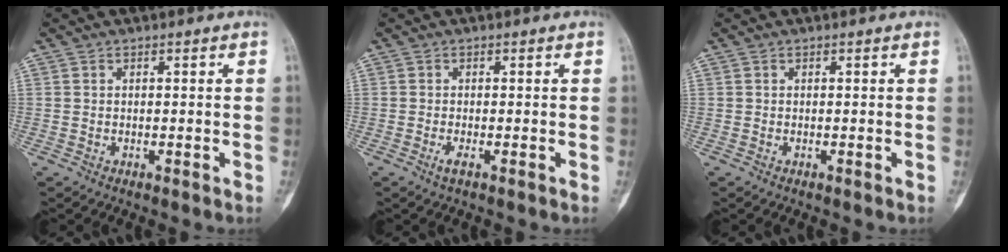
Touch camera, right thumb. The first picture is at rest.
{"total": 1.2, "force": [-0.6, 0.1, 1.0], "torque": [-0.029, -0.004, -0.015]}
{"total": 0.0}